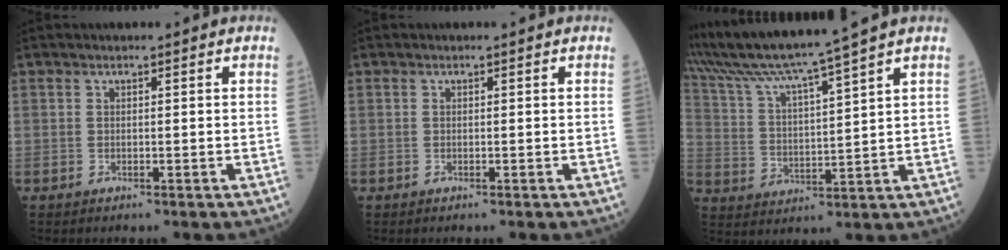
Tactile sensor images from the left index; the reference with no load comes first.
{"total": 0.0}
{"total": 12.3, "force": [10.6, -2.7, 5.8], "torque": [-0.112, -0.001, 0.196]}